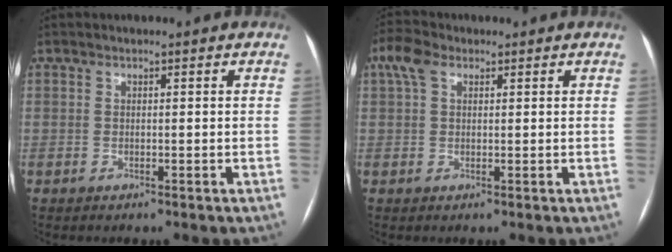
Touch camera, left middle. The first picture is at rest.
{"total": 3.8, "force": [1.9, 2.1, 2.6], "torque": [-0.063, 0.030, 0.040]}